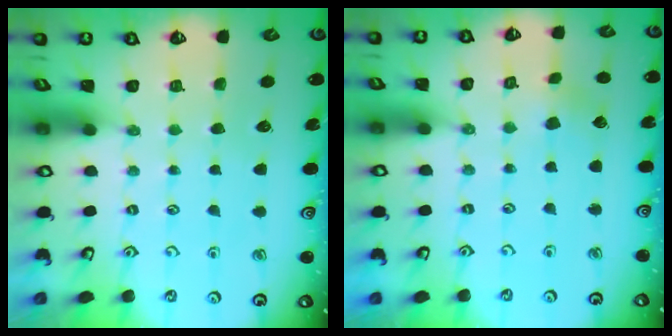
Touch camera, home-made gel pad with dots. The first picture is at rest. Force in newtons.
{"total": 1.8, "press": 1.8, "slide": 0.3}